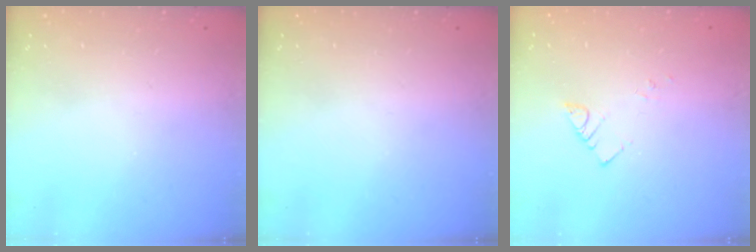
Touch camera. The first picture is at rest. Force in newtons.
{"total": 0.0}
{"total": 2.5, "press": 2.5, "slide": 0.3}